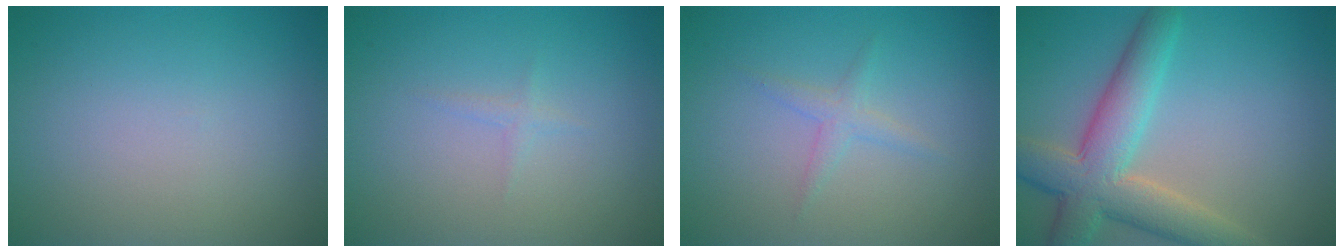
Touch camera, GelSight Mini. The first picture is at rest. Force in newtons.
{"total": 0.7, "press": 0.7, "slide": 0.1}
{"total": 1.3, "press": 1.3, "slide": 0.0}
{"total": 7.1, "press": 7.1, "slide": 0.4}